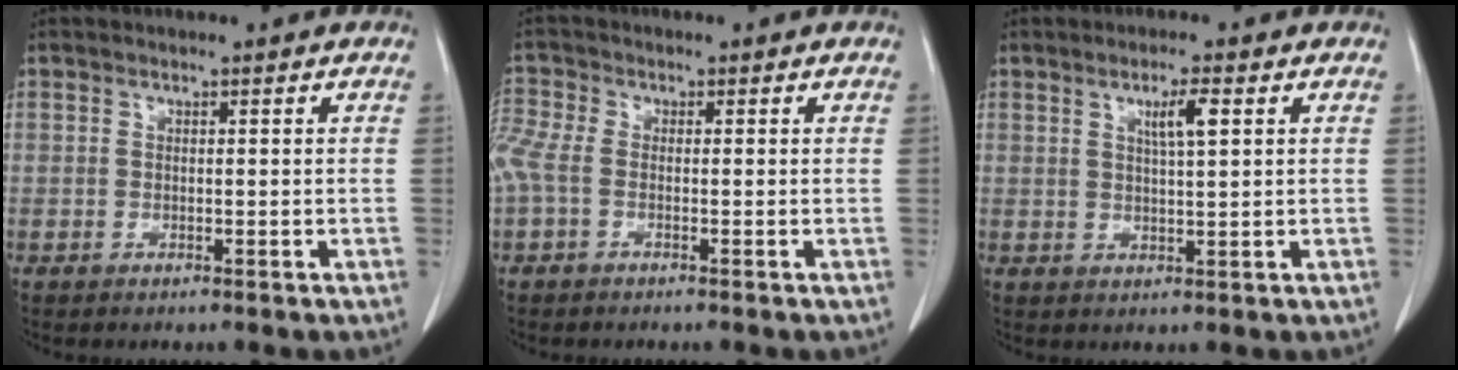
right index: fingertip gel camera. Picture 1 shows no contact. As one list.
[{"total": 4.4, "force": [-1.1, 2.1, 3.7], "torque": [-0.117, 0.016, -0.025]}, {"total": 3.7, "force": [1.5, 0.2, 3.4], "torque": [-0.057, -0.001, 0.024]}]